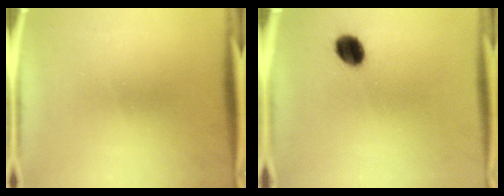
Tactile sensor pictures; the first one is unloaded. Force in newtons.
{"total": 6.5}